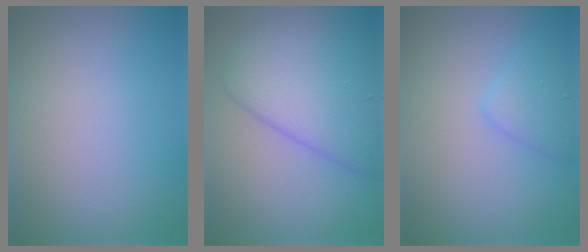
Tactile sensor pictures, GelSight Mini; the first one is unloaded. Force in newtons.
{"total": 7.5, "press": 7.5, "slide": 0.3}
{"total": 2.3, "press": 2.3, "slide": 0.0}